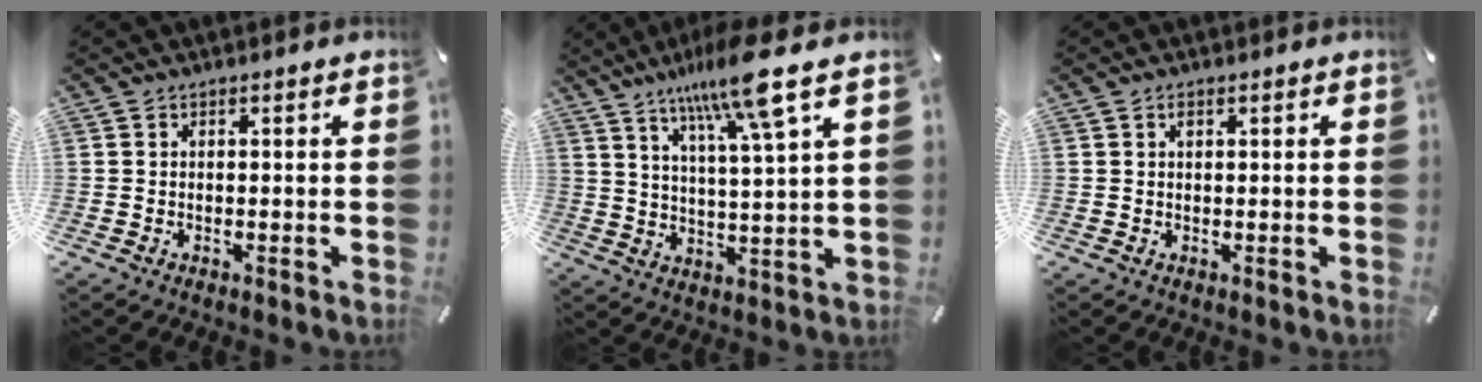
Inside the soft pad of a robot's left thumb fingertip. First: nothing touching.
{"total": 13.4, "force": [9.5, 1.0, 9.4], "torque": [-0.174, -0.039, 0.153]}
{"total": 0.8, "force": [0.3, 0.4, 0.6], "torque": [-0.014, 0.002, 0.006]}